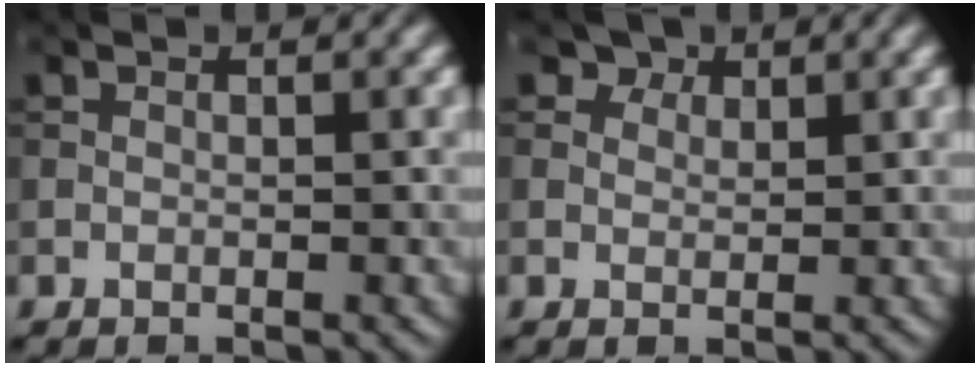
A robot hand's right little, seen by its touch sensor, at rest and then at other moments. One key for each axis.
{"total": 3.0, "fx": 2.1, "fy": 1.8, "fz": 1.0, "tx": -0.025, "ty": -0.013, "tz": 0.038}